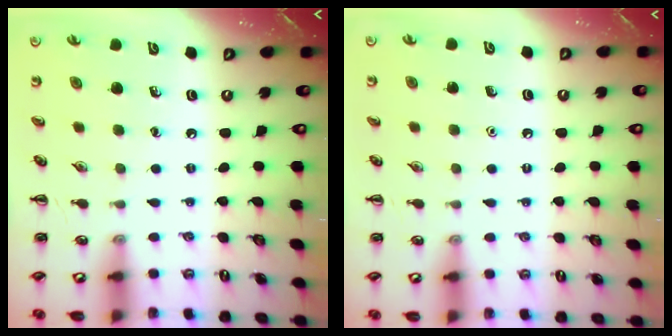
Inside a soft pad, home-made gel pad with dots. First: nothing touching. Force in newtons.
{"total": 1.6, "press": 1.6, "slide": 0.1}